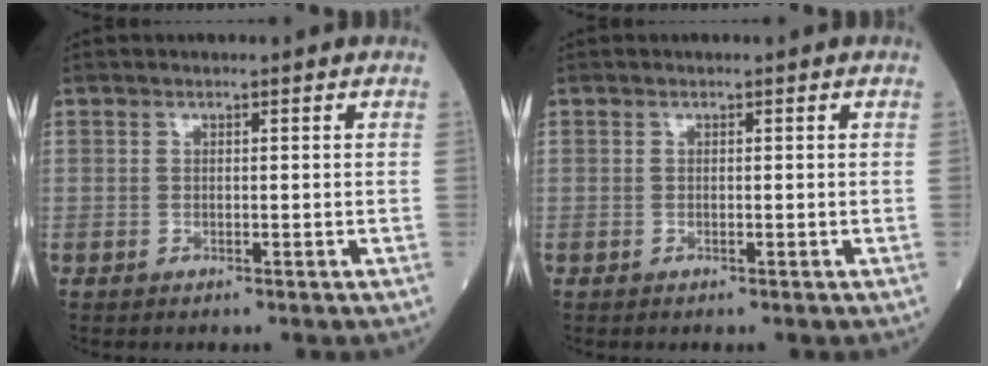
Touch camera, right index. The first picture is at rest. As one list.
[{"total": 0.0}]